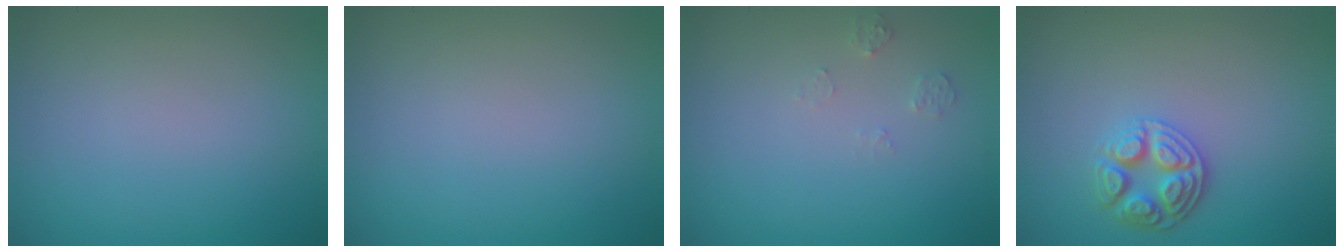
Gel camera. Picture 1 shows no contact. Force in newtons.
{"total": 0.0}
{"total": 1.1, "press": 1.1, "slide": 0.1}
{"total": 3.3, "press": 3.0, "slide": 1.3}